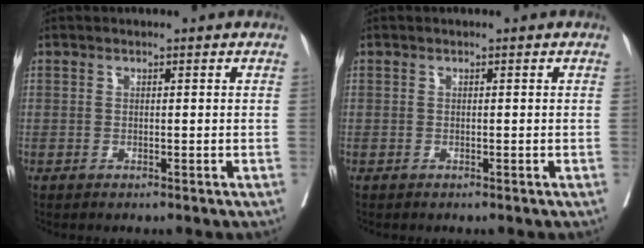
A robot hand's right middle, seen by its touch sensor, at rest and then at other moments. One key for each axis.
{"total": 0.0}